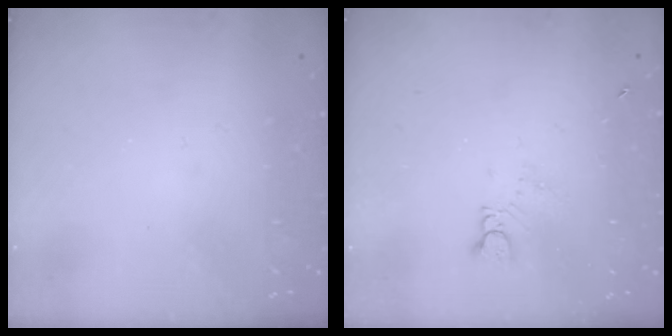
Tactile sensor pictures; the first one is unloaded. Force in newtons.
{"total": 1.5, "press": 1.4, "slide": 0.2}